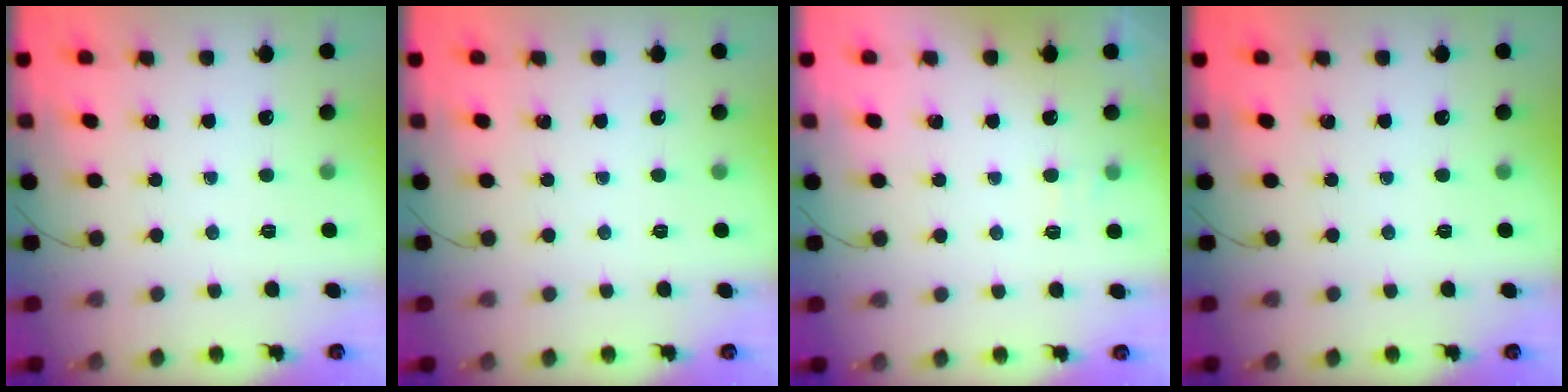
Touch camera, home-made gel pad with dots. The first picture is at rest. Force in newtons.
{"total": 0.0}
{"total": 2.2, "press": 1.8, "slide": 1.3}
{"total": 0.0}